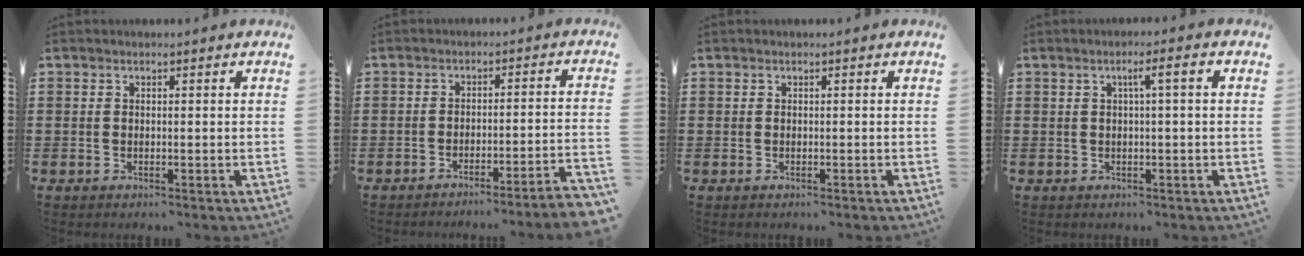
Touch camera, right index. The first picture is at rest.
{"total": 3.5, "force": [-3.2, -0.8, 1.4], "torque": [-0.024, -0.012, -0.067]}
{"total": 0.0}
{"total": 2.7, "force": [0.3, -0.1, 2.7], "torque": [-0.047, -0.001, 0.001]}